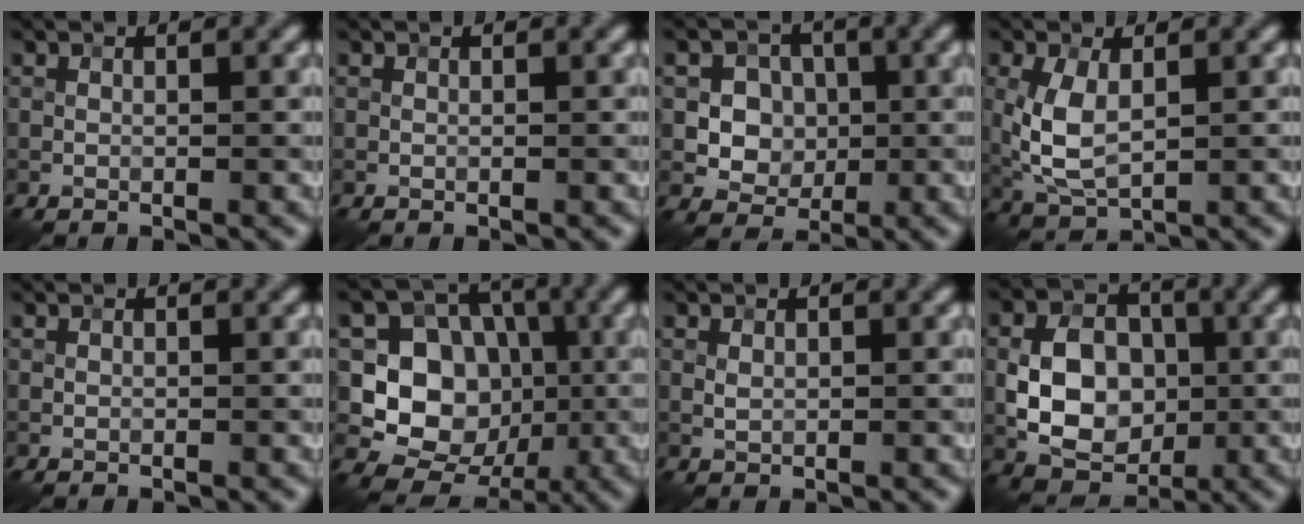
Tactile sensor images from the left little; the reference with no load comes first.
{"total": 0.0}
{"total": 5.0, "force": [0.7, 4.5, 2.2], "torque": [-0.033, 0.002, 0.008]}
{"total": 4.7, "force": [0.3, 2.5, 4.0], "torque": [-0.098, 0.000, 0.013]}
{"total": 0.0}
{"total": 8.3, "force": [-1.3, 7.2, 4.1], "torque": [-0.054, -0.005, -0.031]}
{"total": 0.6, "force": [0.1, 0.4, 0.4], "torque": [-0.014, 0.000, 0.005]}
{"total": 7.5, "force": [-0.9, 5.7, 4.9], "torque": [-0.087, 0.006, -0.023]}